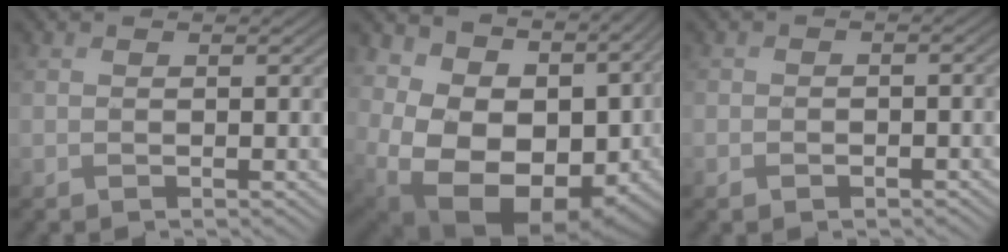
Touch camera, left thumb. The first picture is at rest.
{"total": 18.2, "force": [0.6, 13.0, 12.8], "torque": [-0.247, -0.046, 0.086]}
{"total": 1.4, "force": [-0.9, 1.0, 0.4], "torque": [-0.004, -0.005, -0.016]}